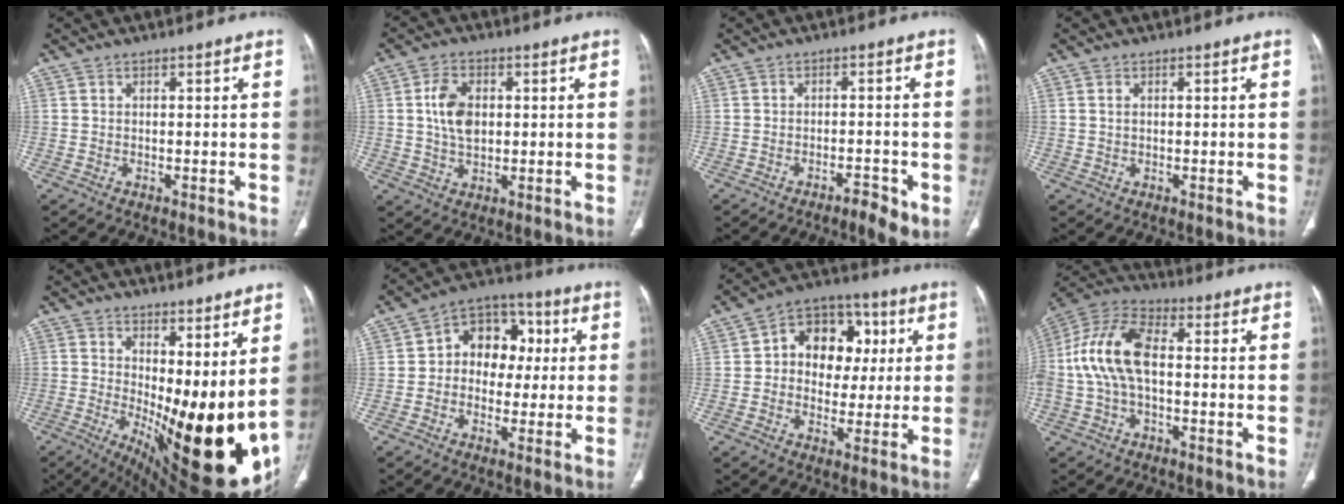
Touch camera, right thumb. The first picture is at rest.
{"total": 7.1, "force": [1.1, 4.6, 5.4], "torque": [-0.095, -0.002, 0.020]}
{"total": 4.2, "force": [-2.2, 1.1, 3.3], "torque": [-0.055, 0.012, -0.031]}
{"total": 0.9, "force": [0.3, 0.5, 0.7], "torque": [-0.018, 0.003, 0.009]}
{"total": 22.5, "force": [1.9, 8.3, 20.8], "torque": [-0.259, -0.046, 0.052]}
{"total": 11.7, "force": [1.2, 9.0, 7.3], "torque": [-0.061, 0.027, 0.007]}
{"total": 13.5, "force": [2.2, 10.4, 8.3], "torque": [-0.068, 0.016, 0.026]}
{"total": 14.5, "force": [-0.1, 7.9, 12.2], "torque": [-0.259, 0.036, -0.010]}